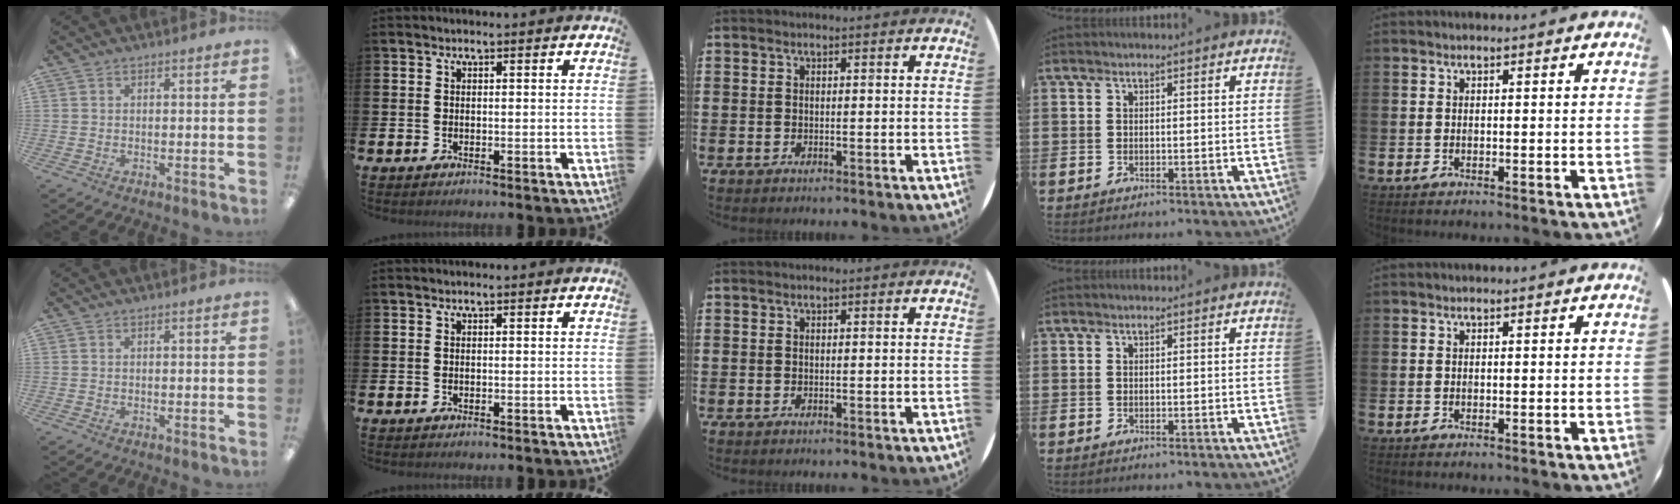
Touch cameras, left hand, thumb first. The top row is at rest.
{}